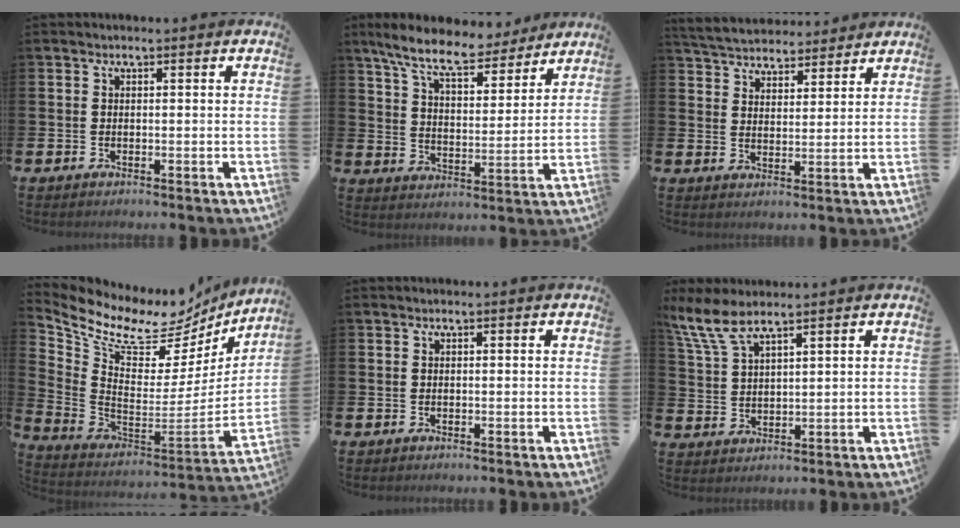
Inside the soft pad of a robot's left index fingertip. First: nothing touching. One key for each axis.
{"total": 9.8, "fx": 8.7, "fy": 2.3, "fz": 3.9, "tx": -0.109, "ty": -0.042, "tz": 0.156}
{"total": 5.2, "fx": 5.0, "fy": 1.1, "fz": 0.0, "tx": -0.028, "ty": -0.026, "tz": 0.091}
{"total": 8.8, "fx": 6.9, "fy": 4.5, "fz": 2.9, "tx": -0.097, "ty": -0.067, "tz": 0.114}
{"total": 0.0}
{"total": 6.3, "fx": 5.5, "fy": 1.1, "fz": 2.9, "tx": -0.080, "ty": -0.010, "tz": 0.102}